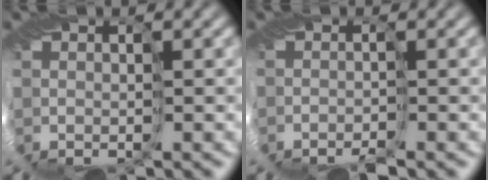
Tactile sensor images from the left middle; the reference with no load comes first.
{"total": 1.7, "force": [-1.7, -0.2, 0.2], "torque": [0.005, 0.002, -0.037]}